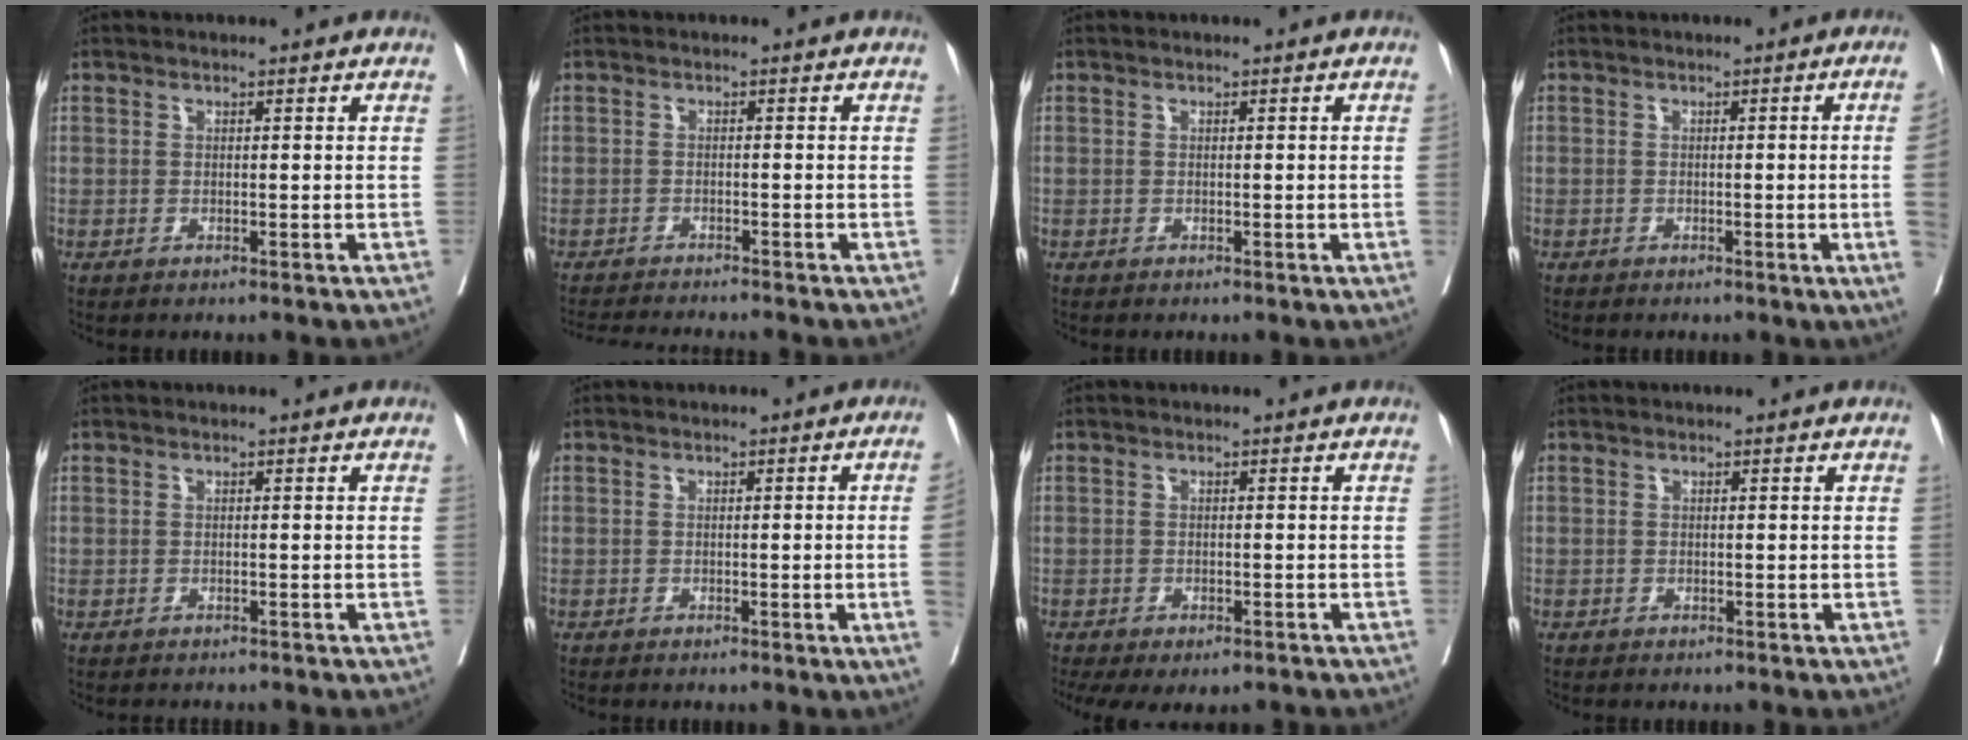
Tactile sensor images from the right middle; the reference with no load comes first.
{"total": 7.3, "force": [-6.9, -0.4, 2.5], "torque": [-0.025, -0.012, -0.105]}
{"total": 0.6, "force": [0.0, -0.2, 0.5], "torque": [-0.005, 0.000, 0.002]}
{"total": 4.2, "force": [-0.7, -1.6, 3.9], "torque": [-0.043, -0.008, -0.009]}
{"total": 1.3, "force": [-1.2, 0.5, 0.1], "torque": [-0.007, -0.003, -0.019]}
{"total": 3.3, "force": [-0.4, -1.3, 3.0], "torque": [-0.036, -0.006, -0.004]}
{"total": 9.5, "force": [-6.9, 4.4, 4.8], "torque": [-0.099, -0.008, -0.091]}
{"total": 0.0}